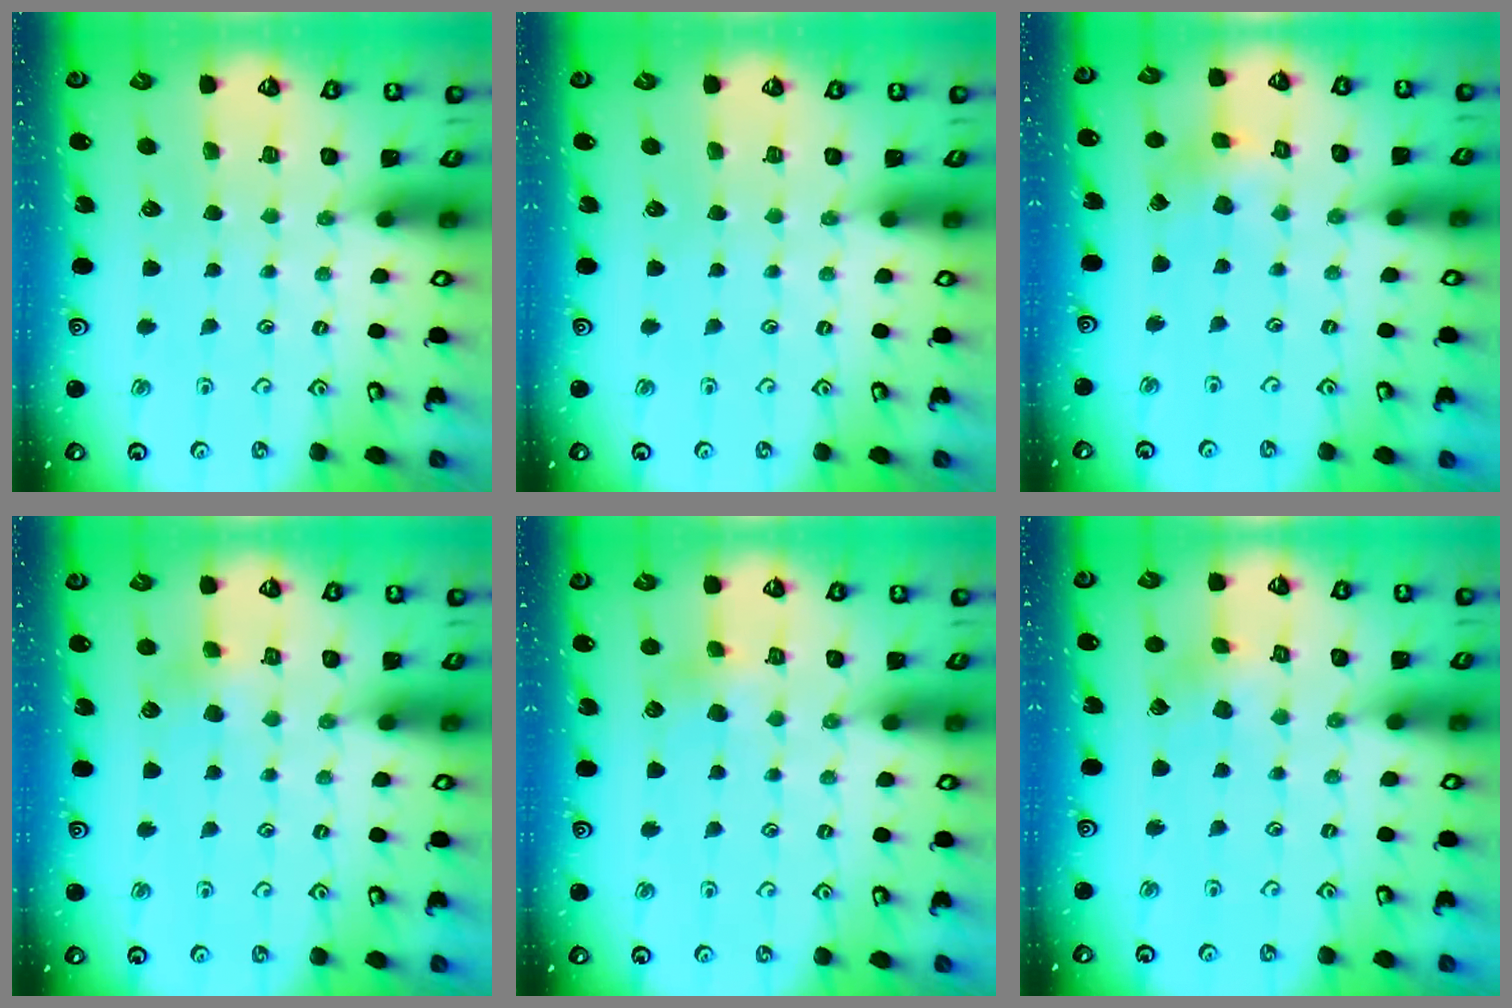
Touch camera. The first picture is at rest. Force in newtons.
{"total": 0.0}
{"total": 3.4, "press": 3.4, "slide": 0.3}
{"total": 3.8, "press": 3.8, "slide": 0.5}
{"total": 3.6, "press": 3.6, "slide": 0.4}
{"total": 3.8, "press": 3.8, "slide": 0.4}